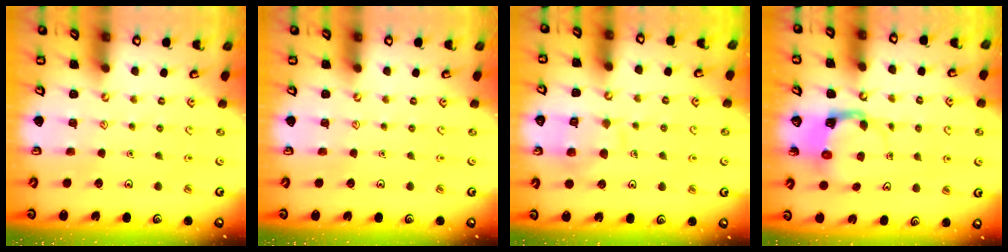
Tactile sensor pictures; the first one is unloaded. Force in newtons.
{"total": 0.0}
{"total": 10.6, "press": 10.6, "slide": 0.9}
{"total": 3.8, "press": 3.7, "slide": 0.6}